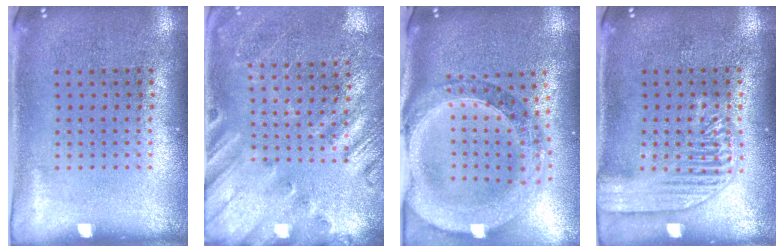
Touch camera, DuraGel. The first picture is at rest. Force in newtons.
{"total": 2.2, "press": 1.8, "slide": 1.2}
{"total": 2.2, "press": 2.0, "slide": 0.9}
{"total": 3.1, "press": 3.1, "slide": 0.5}